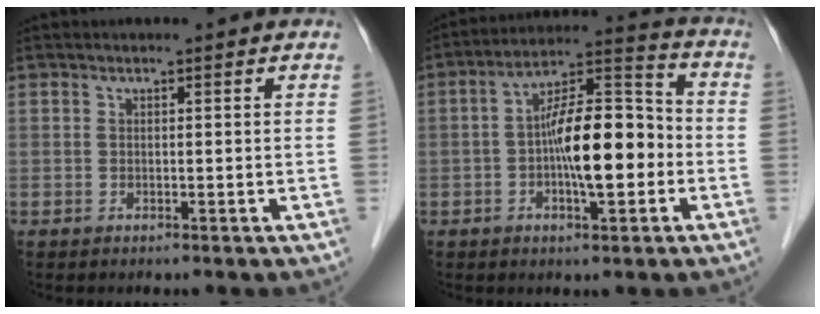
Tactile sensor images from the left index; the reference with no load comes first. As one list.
[{"total": 12.1, "force": [-2.4, 3.5, 11.4], "torque": [-0.203, 0.023, -0.040]}]